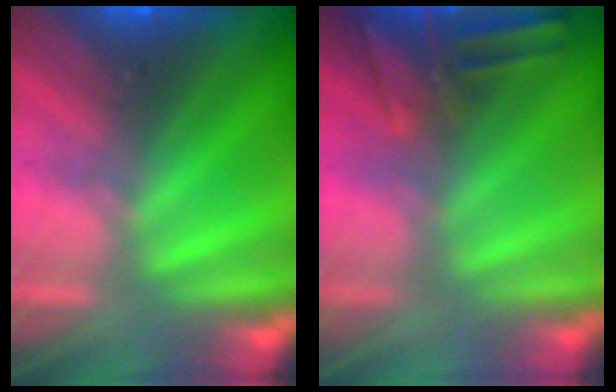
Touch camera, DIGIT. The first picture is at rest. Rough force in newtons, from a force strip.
{"total": 8.4}